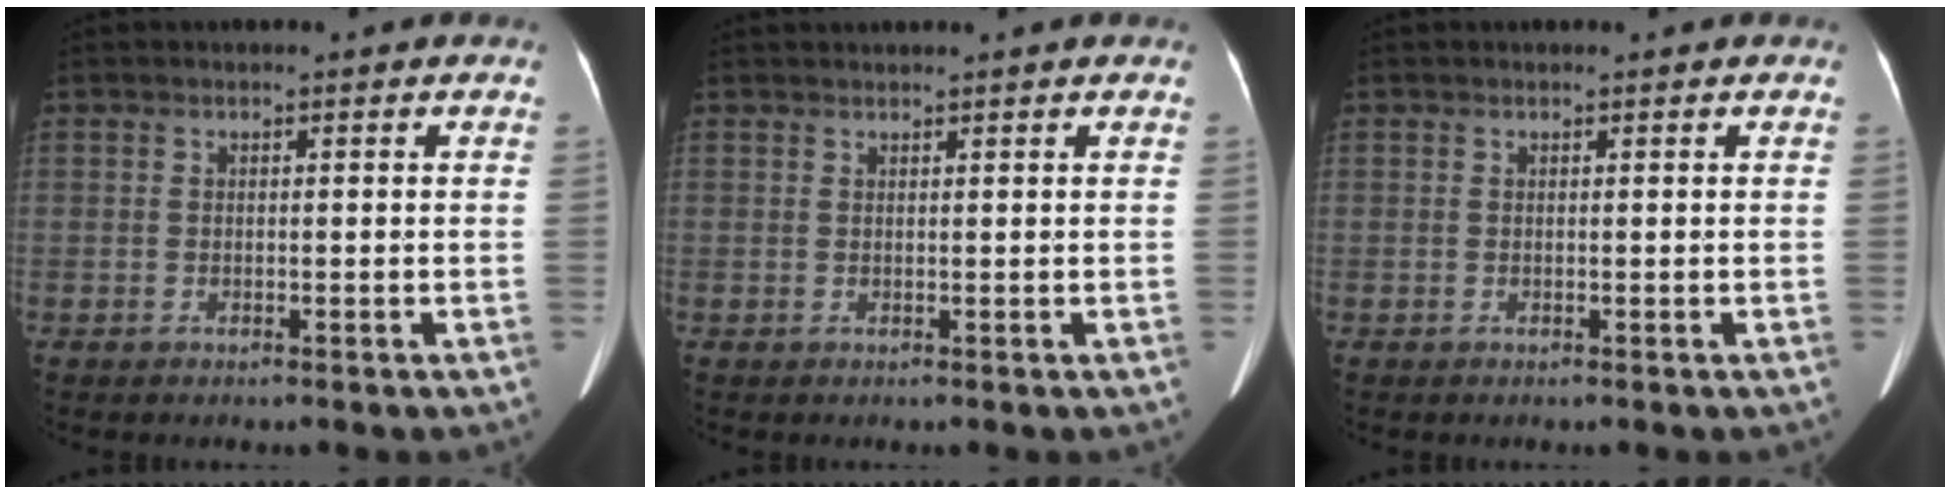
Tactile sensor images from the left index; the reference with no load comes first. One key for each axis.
{"total": 2.3, "fx": 2.1, "fy": -0.4, "fz": 0.8, "tx": -0.009, "ty": 0.024, "tz": 0.036}
{"total": 0.0}